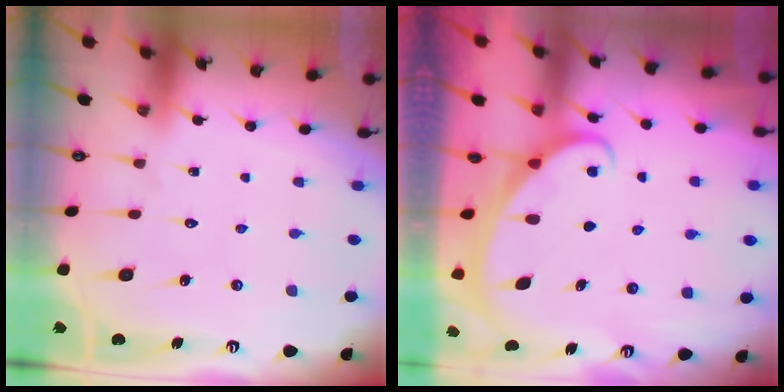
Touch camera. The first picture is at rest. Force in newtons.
{"total": 2.2, "press": 2.1, "slide": 0.3}